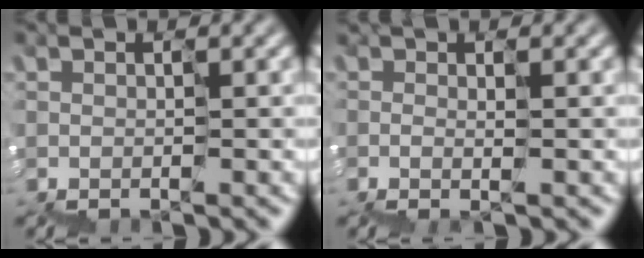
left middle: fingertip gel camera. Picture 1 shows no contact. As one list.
[{"total": 1.1, "force": [0.1, 0.5, 1.0], "torque": [-0.013, -0.001, 0.001]}]